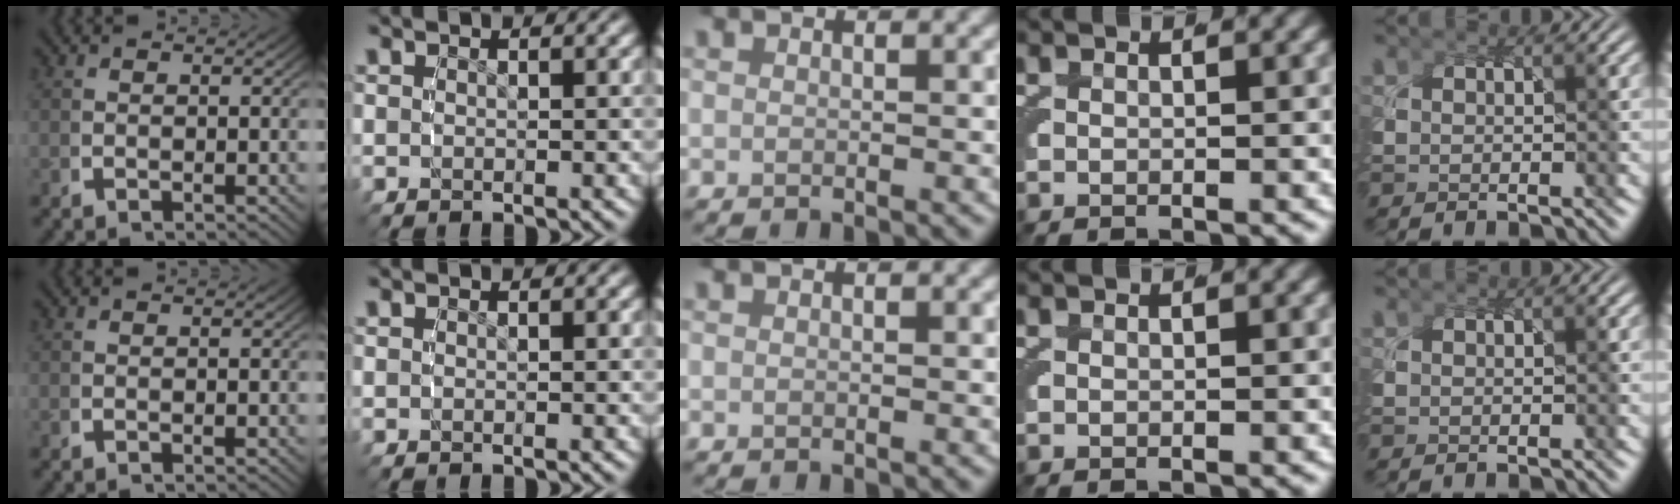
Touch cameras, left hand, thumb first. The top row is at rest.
{}